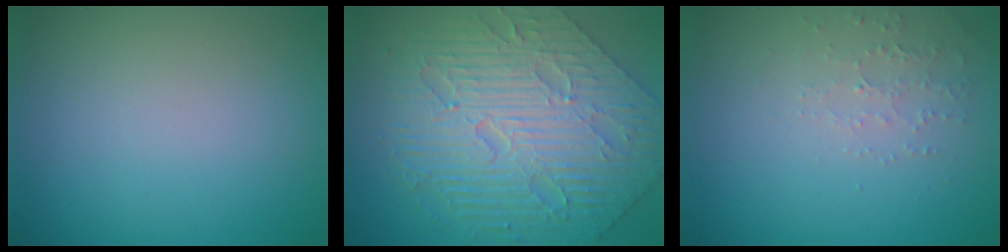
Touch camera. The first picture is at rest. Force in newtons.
{"total": 8.6, "press": 6.8, "slide": 5.2}
{"total": 1.5, "press": 1.5, "slide": 0.5}